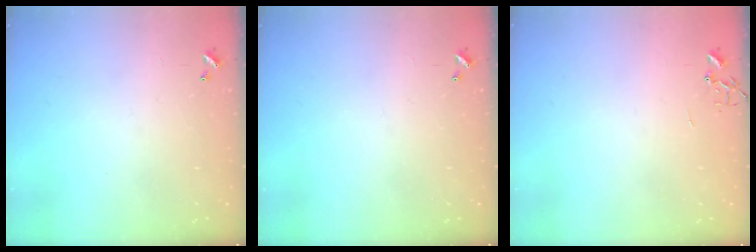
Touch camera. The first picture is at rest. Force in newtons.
{"total": 0.0}
{"total": 0.0}